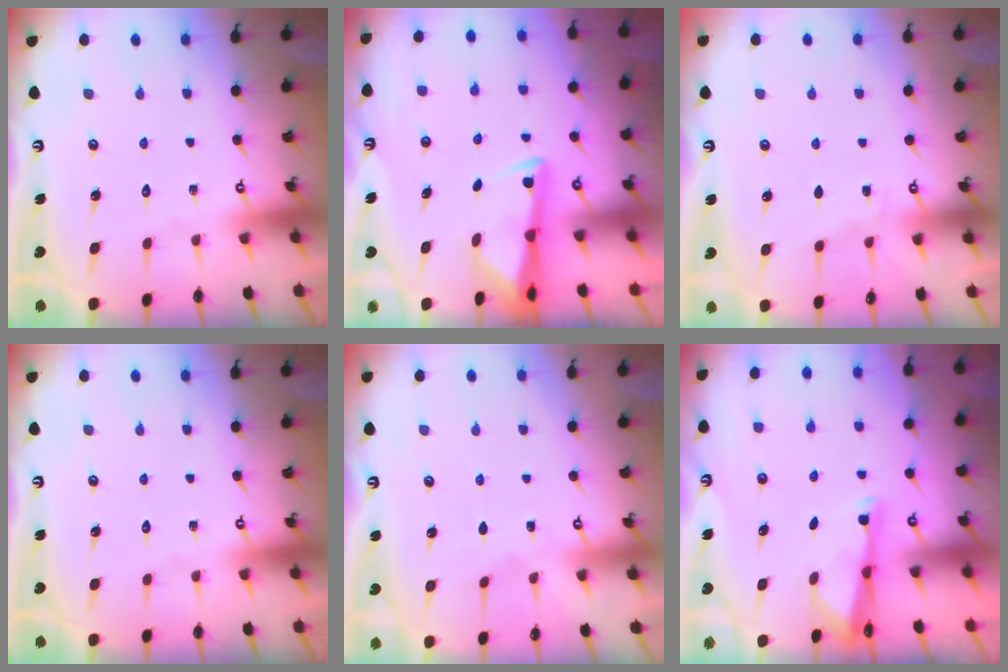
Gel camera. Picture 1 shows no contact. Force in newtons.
{"total": 2.8, "press": 2.7, "slide": 0.5}
{"total": 2.9, "press": 2.9, "slide": 0.3}
{"total": 0.0}
{"total": 2.4, "press": 2.4, "slide": 0.3}
{"total": 2.9, "press": 2.9, "slide": 0.5}